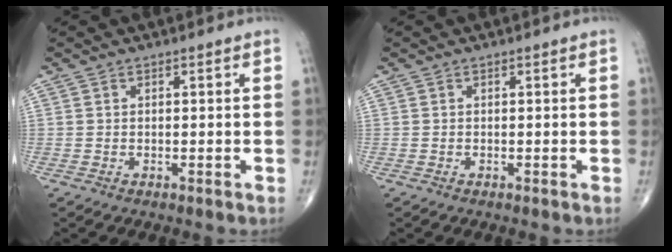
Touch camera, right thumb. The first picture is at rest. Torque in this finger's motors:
{"motor_torque": [-0.23, 0.46, -0.01, -0.09, -0.03]}